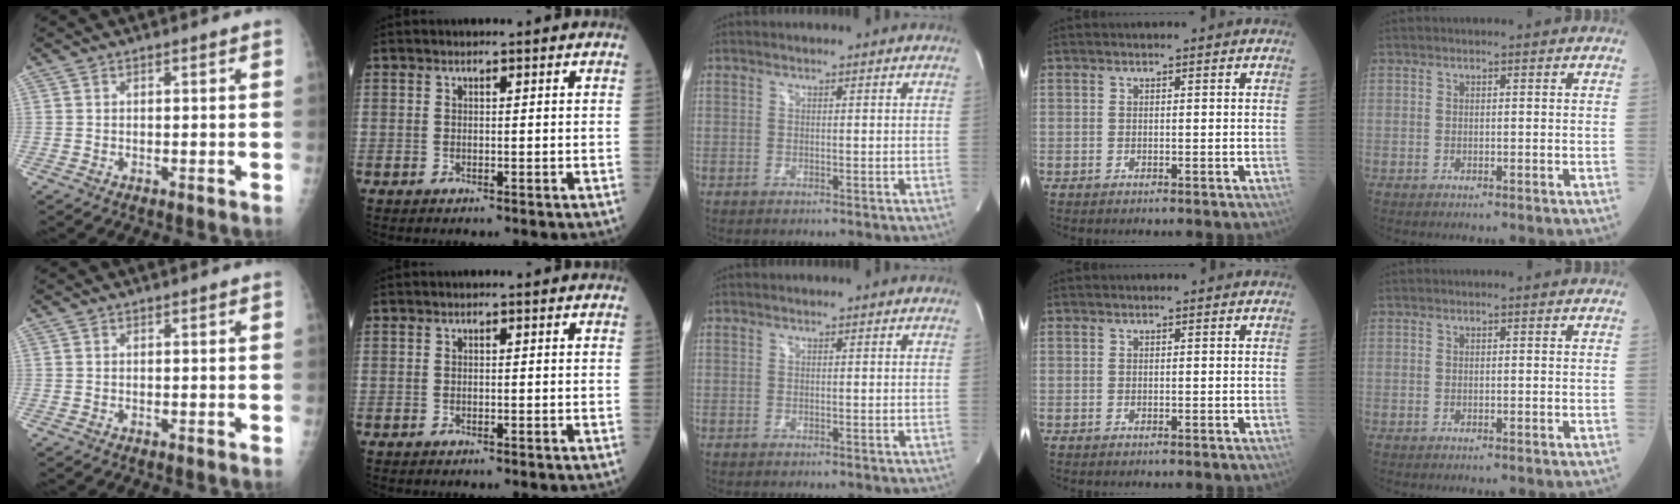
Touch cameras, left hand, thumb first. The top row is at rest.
{}